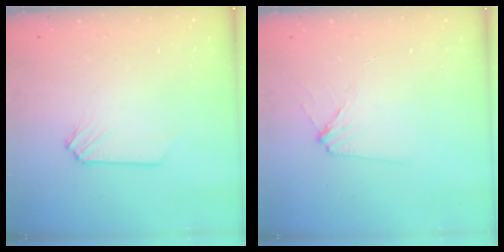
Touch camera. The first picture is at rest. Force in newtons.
{"total": 3.2, "press": 3.2, "slide": 0.3}